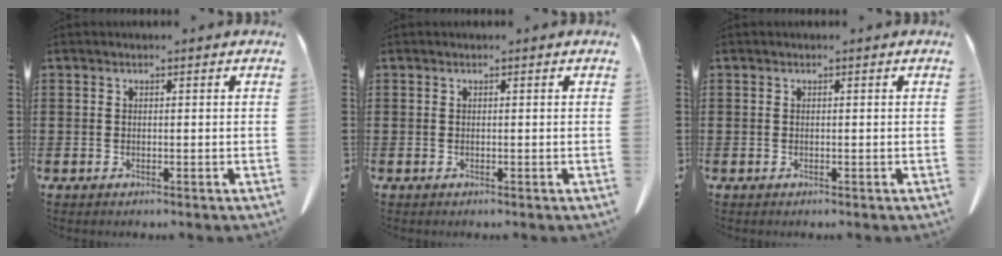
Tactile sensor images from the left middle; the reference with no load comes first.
{"total": 0.0}
{"total": 0.0}